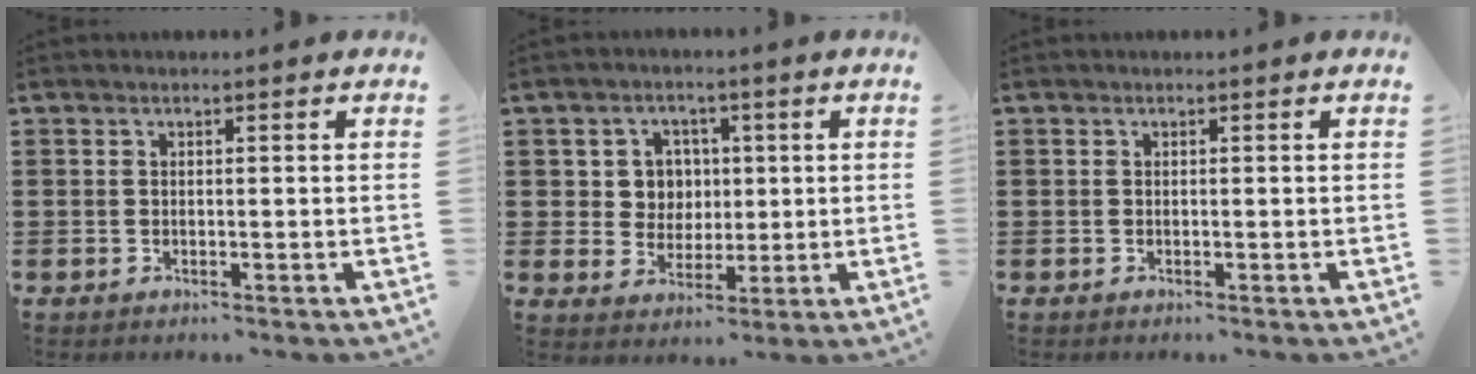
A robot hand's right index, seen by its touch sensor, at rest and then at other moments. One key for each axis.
{"total": 5.2, "fx": 1.1, "fy": 5.0, "fz": 1.3, "tx": -0.050, "ty": 0.018, "tz": 0.017}
{"total": 0.0}